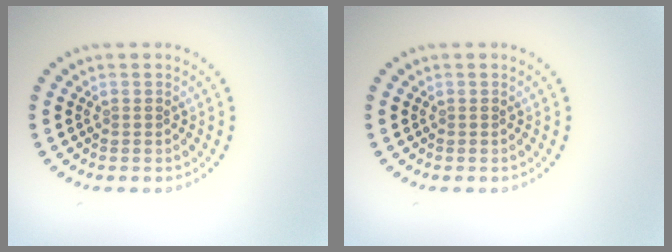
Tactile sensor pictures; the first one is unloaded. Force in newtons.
{"total": 0.0}